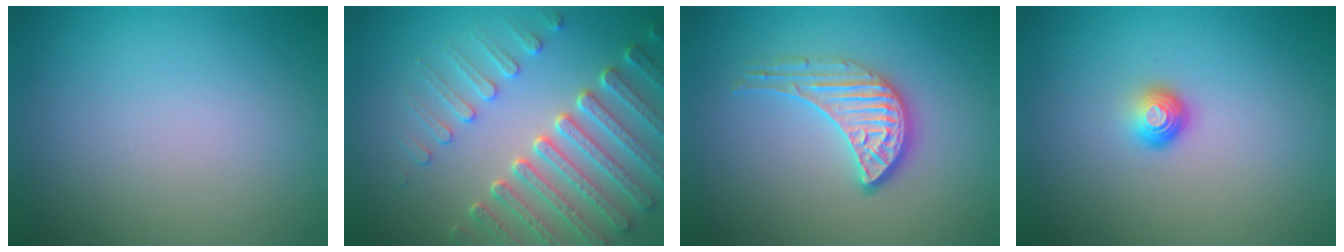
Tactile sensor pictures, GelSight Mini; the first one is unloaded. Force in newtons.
{"total": 6.8, "press": 5.4, "slide": 4.1}
{"total": 3.2, "press": 3.1, "slide": 1.0}
{"total": 1.6, "press": 1.1, "slide": 1.1}